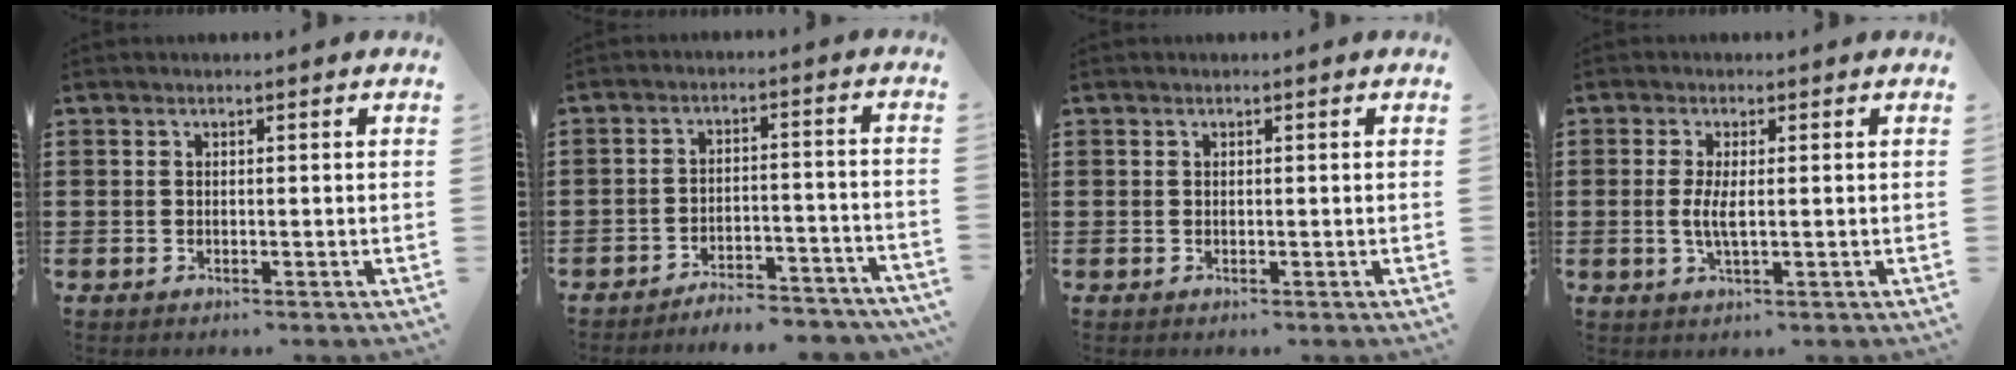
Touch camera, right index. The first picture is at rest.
{"total": 4.9, "force": [-4.8, 0.0, 0.7], "torque": [-0.015, 0.004, -0.099]}
{"total": 0.0}
{"total": 3.3, "force": [0.0, 0.8, 3.1], "torque": [-0.064, -0.004, -0.003]}